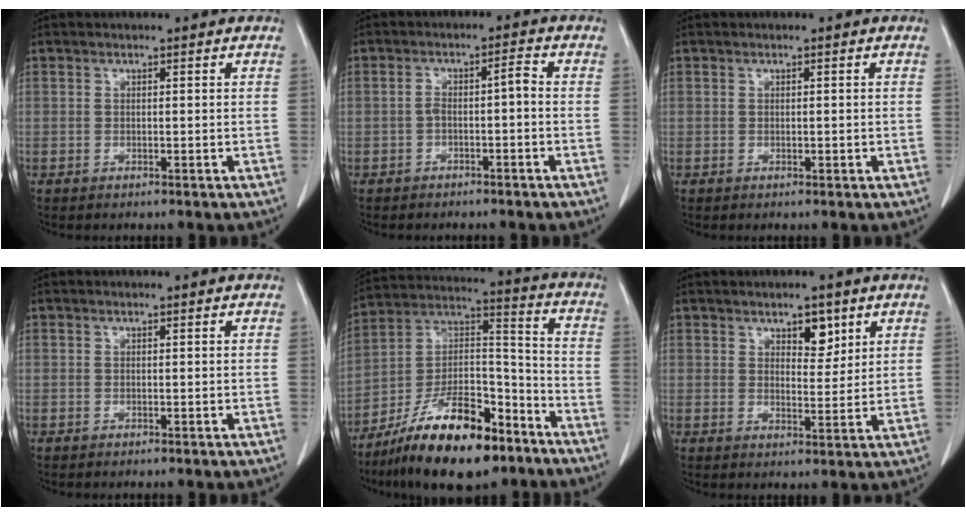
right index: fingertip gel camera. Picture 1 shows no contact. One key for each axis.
{"total": 3.2, "fx": -1.0, "fy": 0.7, "fz": 2.9, "tx": -0.051, "ty": 0.019, "tz": -0.014}
{"total": 0.6, "fx": -0.1, "fy": 0.3, "fz": 0.5, "tx": -0.009, "ty": 0.001, "tz": 0.002}
{"total": 0.0}
{"total": 19.8, "fx": -13.3, "fy": 6.3, "fz": 13.2, "tx": -0.232, "ty": 0.015, "tz": -0.228}
{"total": 4.2, "fx": 2.5, "fy": 1.9, "fz": 2.8, "tx": -0.038, "ty": -0.004, "tz": 0.039}